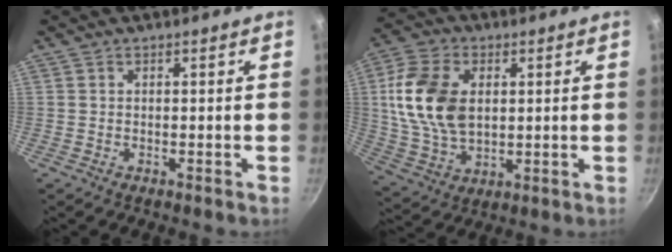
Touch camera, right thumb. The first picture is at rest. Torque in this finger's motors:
{"motor_torque": [1.53, 1.69, 1.85, 0.06, 0.17]}